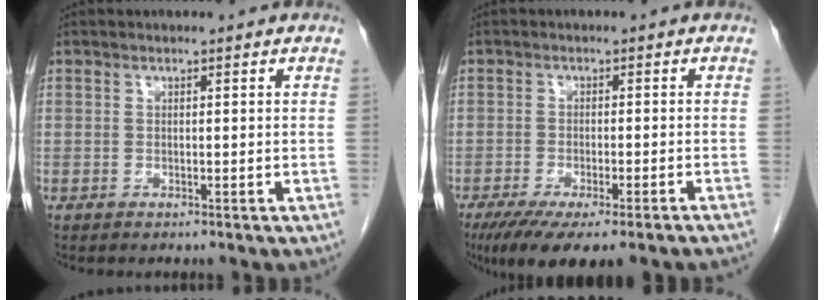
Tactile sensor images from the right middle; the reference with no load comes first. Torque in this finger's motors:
{"motor_torque": [1.17, -0.97, 0.27, 0.10]}